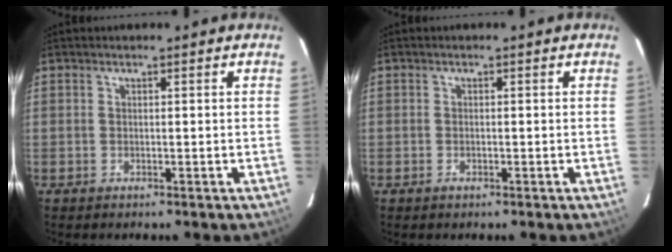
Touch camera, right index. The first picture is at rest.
{"total": 0.7, "force": [-0.4, 0.5, 0.3], "torque": [-0.005, -0.001, -0.007]}